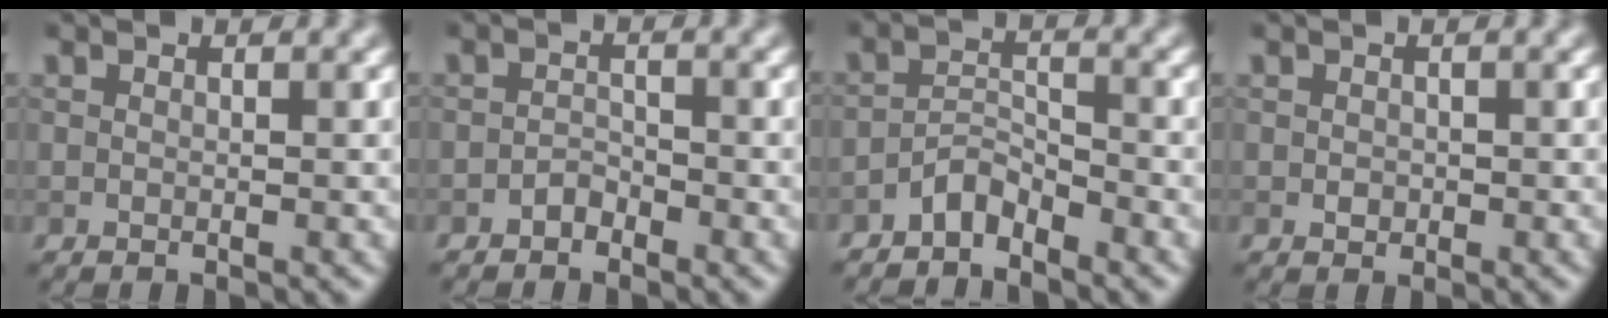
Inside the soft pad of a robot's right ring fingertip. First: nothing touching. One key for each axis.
{"total": 1.2, "fx": -1.0, "fy": 0.6, "fz": 0.4, "tx": -0.005, "ty": 0.004, "tz": -0.019}
{"total": 2.4, "fx": -2.2, "fy": 0.7, "fz": 0.8, "tx": -0.013, "ty": 0.011, "tz": -0.045}
{"total": 0.8, "fx": -0.1, "fy": 0.7, "fz": 0.4, "tx": -0.004, "ty": -0.004, "tz": -0.003}